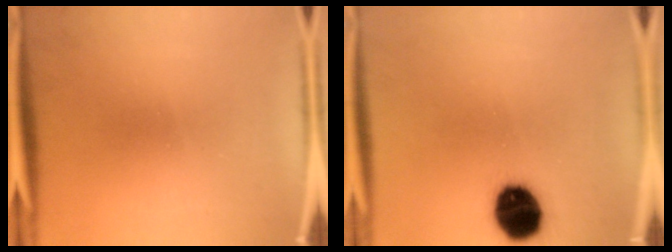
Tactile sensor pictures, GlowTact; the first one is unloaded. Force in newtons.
{"total": 12.3}